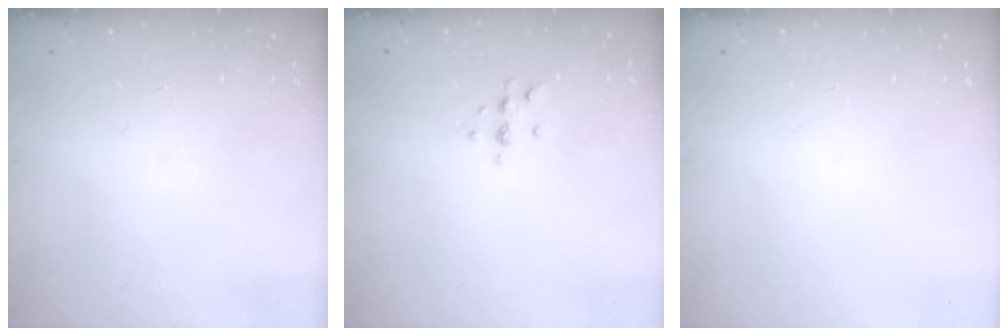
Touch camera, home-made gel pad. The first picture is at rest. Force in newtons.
{"total": 4.3, "press": 4.0, "slide": 1.4}
{"total": 0.0}